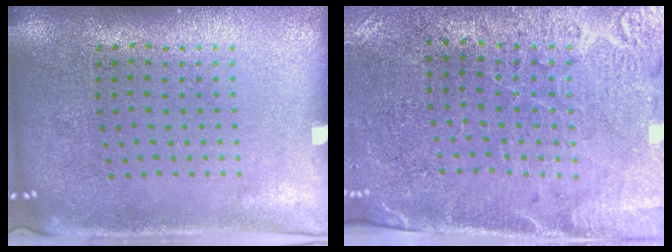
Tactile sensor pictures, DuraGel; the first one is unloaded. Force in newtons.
{"total": 3.0, "press": 2.9, "slide": 1.0}